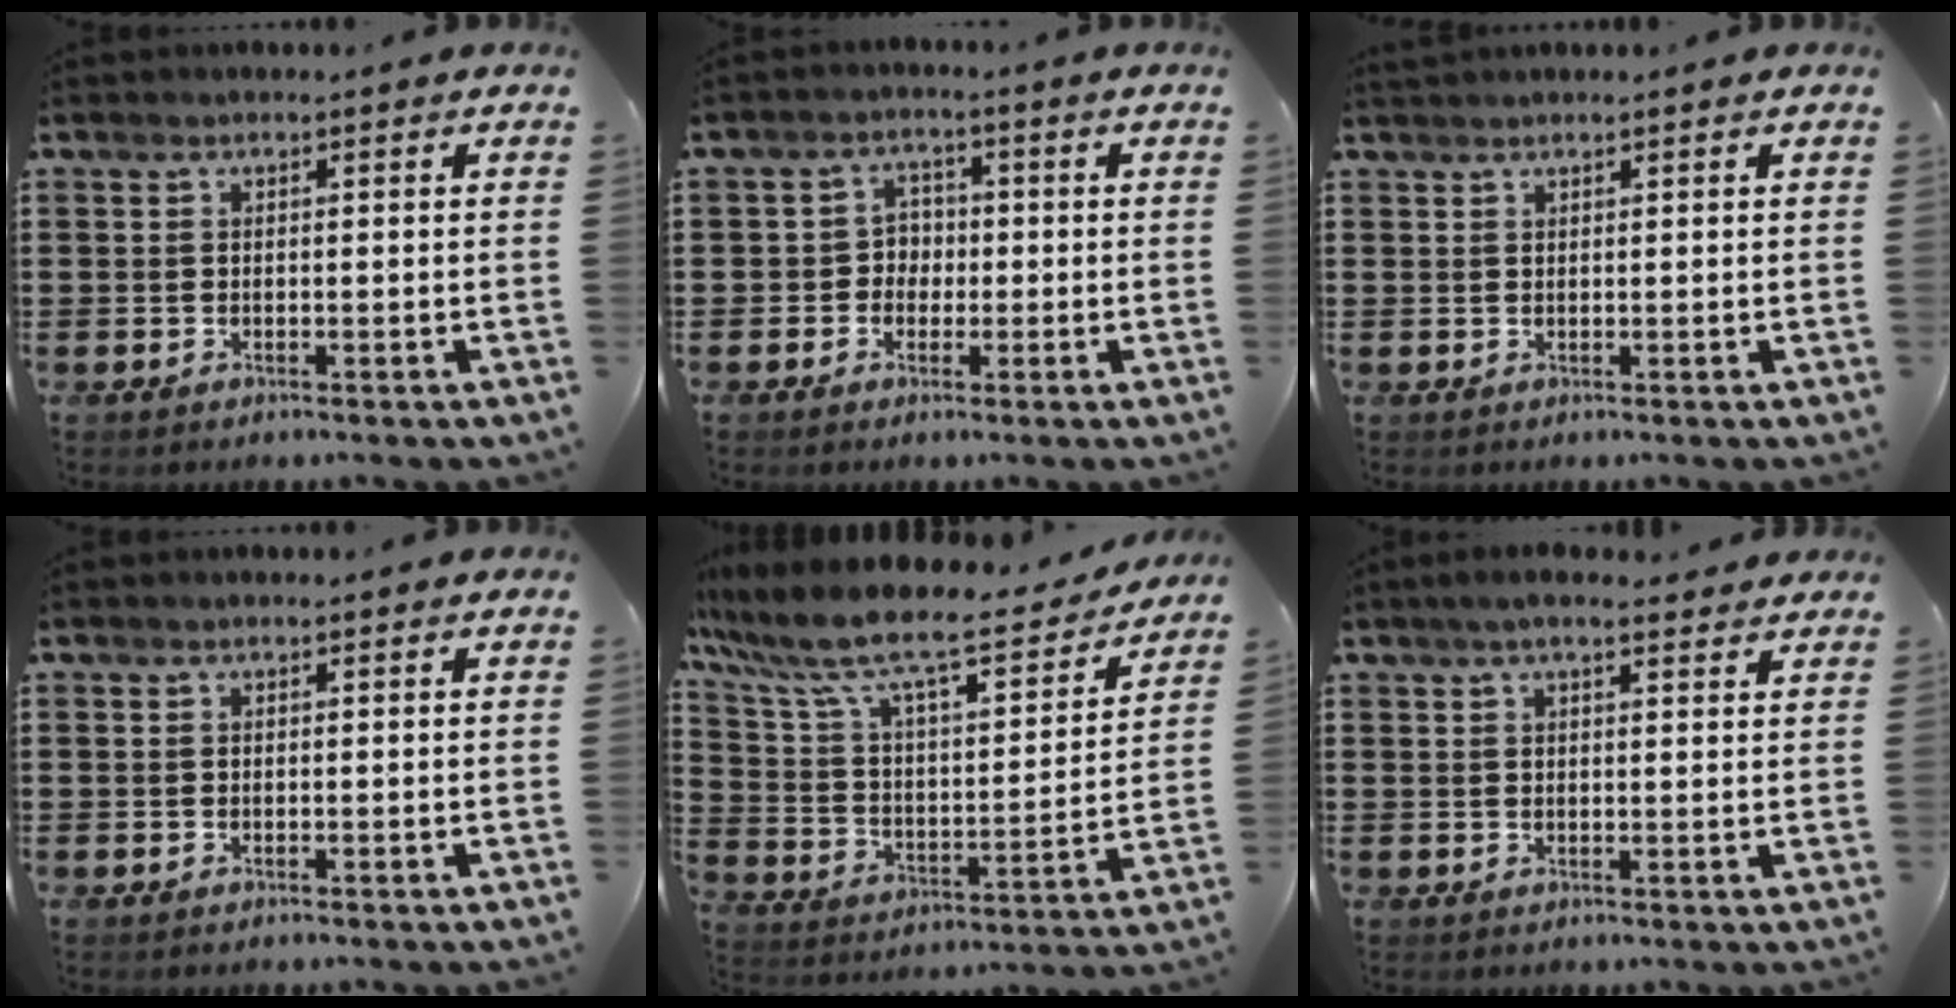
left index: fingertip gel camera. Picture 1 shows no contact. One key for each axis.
{"total": 3.1, "fx": -0.7, "fy": 2.8, "fz": 1.2, "tx": -0.034, "ty": 0.008, "tz": -0.019}
{"total": 0.8, "fx": 0.7, "fy": 0.0, "fz": 0.4, "tx": -0.009, "ty": -0.001, "tz": 0.015}
{"total": 0.0}
{"total": 9.9, "fx": 8.2, "fy": 1.2, "fz": 5.3, "tx": -0.139, "ty": -0.057, "tz": 0.134}
{"total": 3.5, "fx": 2.6, "fy": 0.7, "fz": 2.2, "tx": -0.047, "ty": 0.007, "tz": 0.048}